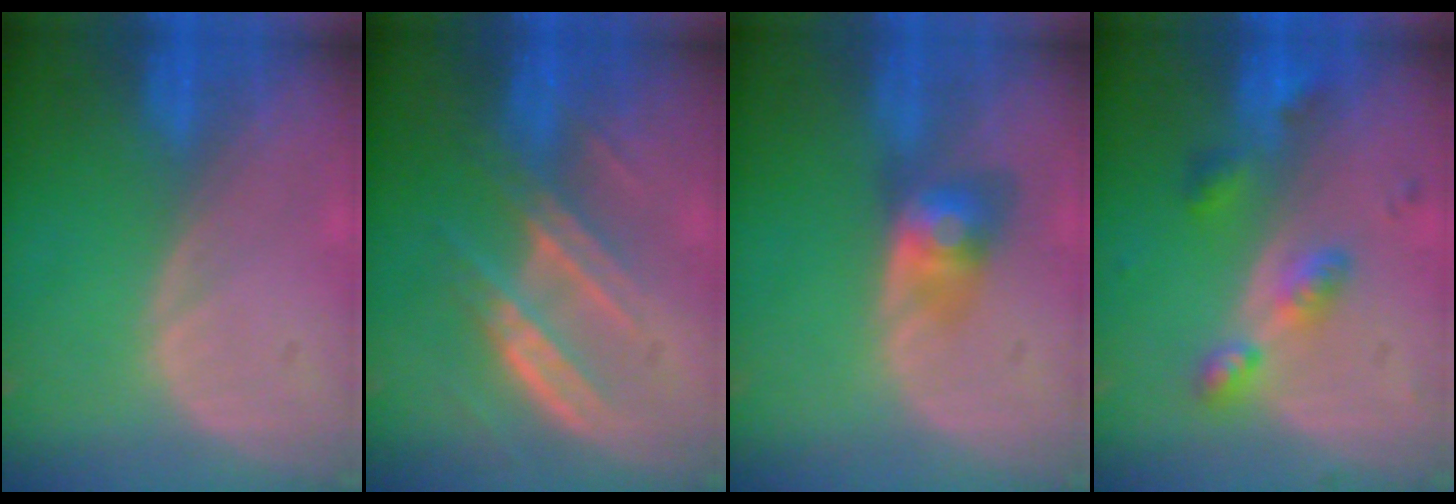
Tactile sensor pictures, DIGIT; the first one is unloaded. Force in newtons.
{"total": 7.2, "press": 6.7, "slide": 2.7}
{"total": 4.0, "press": 4.0, "slide": 0.3}
{"total": 5.3, "press": 5.2, "slide": 0.9}